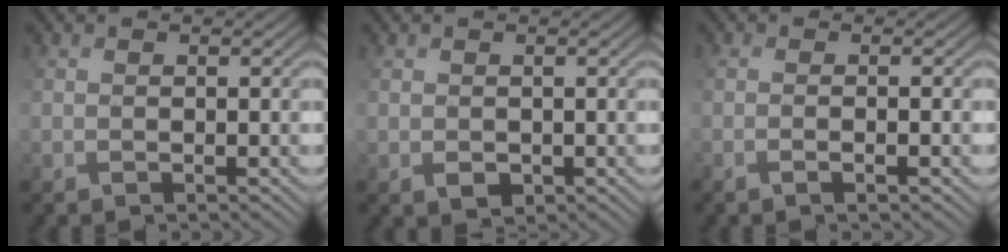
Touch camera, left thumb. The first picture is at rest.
{"total": 1.2, "force": [0.1, 1.1, 0.5], "torque": [-0.010, -0.006, 0.002]}
{"total": 1.9, "force": [-0.6, 0.0, 1.7], "torque": [-0.025, 0.006, -0.018]}